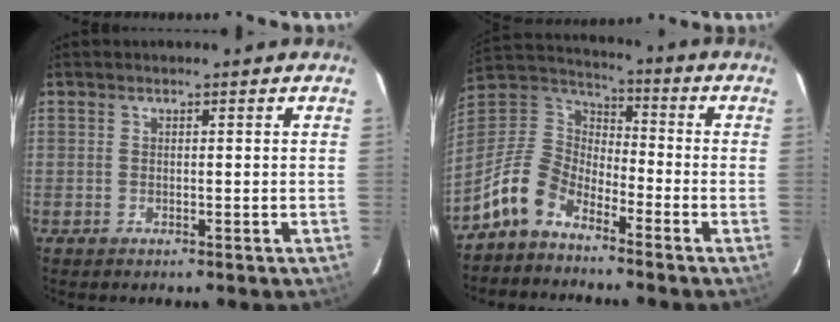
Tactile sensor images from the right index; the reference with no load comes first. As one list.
[{"total": 10.8, "force": [-7.2, 5.9, 5.4], "torque": [-0.124, 0.021, -0.152]}]